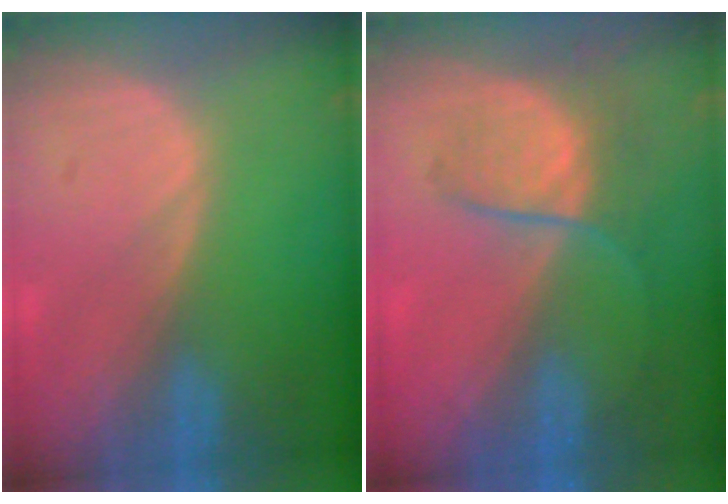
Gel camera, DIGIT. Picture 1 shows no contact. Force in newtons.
{"total": 6.3, "press": 5.8, "slide": 2.3}